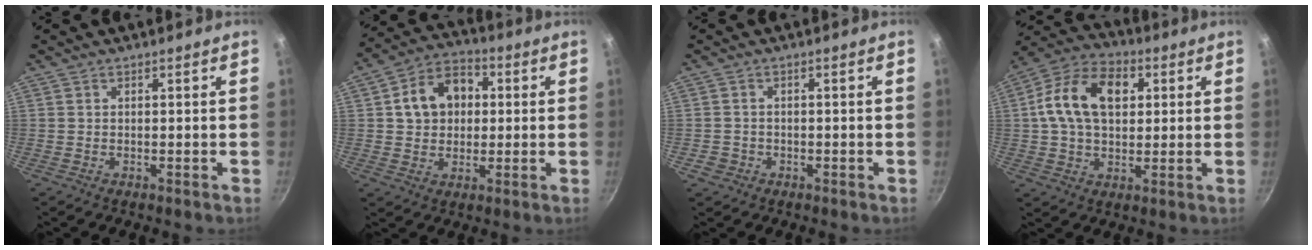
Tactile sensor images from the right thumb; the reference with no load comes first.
{"total": 11.5, "force": [1.9, 9.1, 6.8], "torque": [-0.081, 0.020, 0.020]}
{"total": 2.2, "force": [-0.9, 1.9, 0.6], "torque": [-0.005, 0.010, -0.011]}
{"total": 15.5, "force": [3.3, 10.5, 10.9], "torque": [-0.168, 0.017, 0.041]}